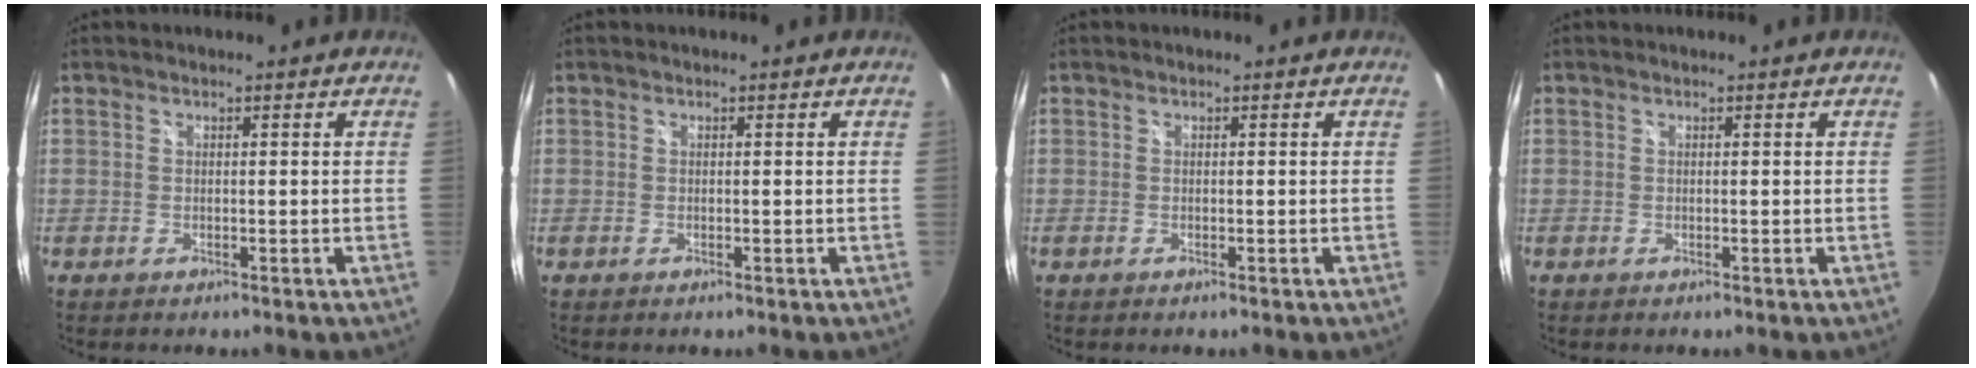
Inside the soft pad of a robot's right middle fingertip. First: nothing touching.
{"total": 0.0}
{"total": 0.0}
{"total": 0.0}